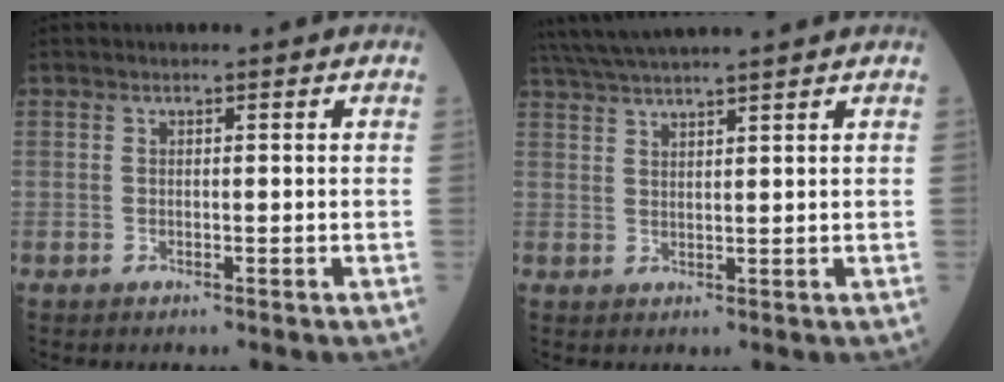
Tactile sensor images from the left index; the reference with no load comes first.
{"total": 9.4, "force": [8.3, -1.2, 4.3], "torque": [-0.076, 0.029, 0.131]}